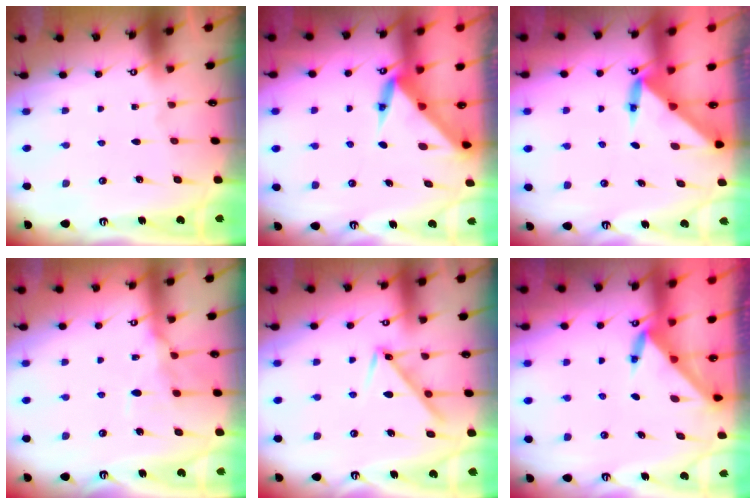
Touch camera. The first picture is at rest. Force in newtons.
{"total": 3.8, "press": 3.8, "slide": 0.2}
{"total": 3.5, "press": 3.5, "slide": 0.2}
{"total": 10.8, "press": 10.8, "slide": 0.9}
{"total": 9.2, "press": 9.2, "slide": 0.6}
{"total": 3.6, "press": 3.5, "slide": 0.3}